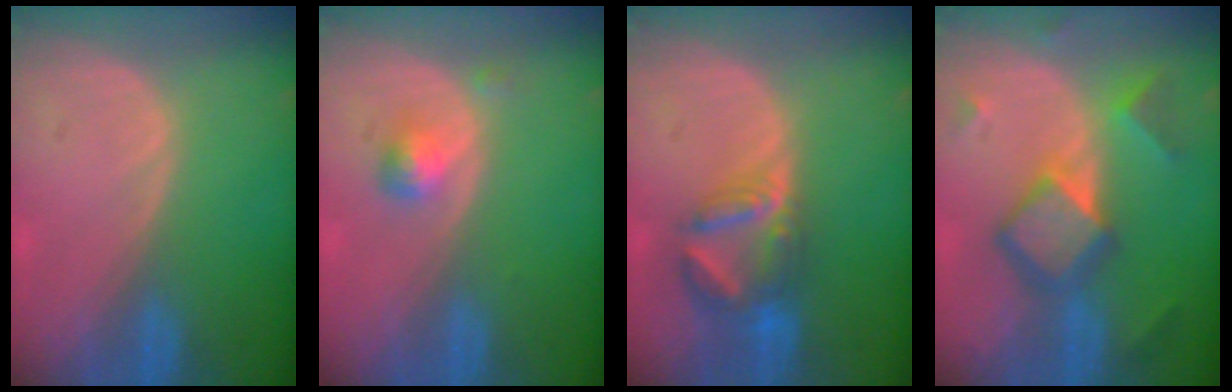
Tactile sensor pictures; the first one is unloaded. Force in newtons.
{"total": 2.4, "press": 2.4, "slide": 0.2}
{"total": 6.9, "press": 6.4, "slide": 2.5}
{"total": 7.9, "press": 7.9, "slide": 0.4}